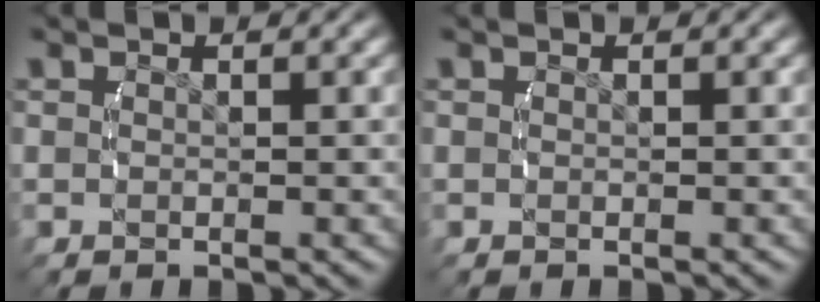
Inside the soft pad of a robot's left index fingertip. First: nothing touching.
{"total": 0.0}